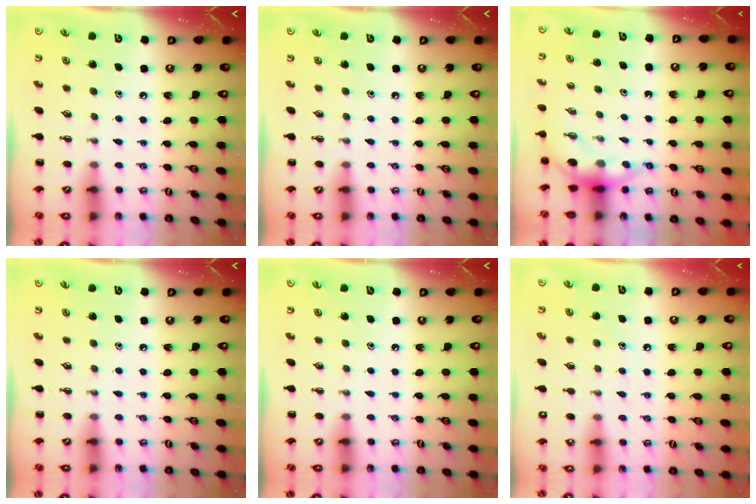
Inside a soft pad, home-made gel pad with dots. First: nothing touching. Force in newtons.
{"total": 0.0}
{"total": 5.3, "press": 5.1, "slide": 1.2}
{"total": 0.0}
{"total": 0.0}
{"total": 6.1, "press": 5.9, "slide": 1.6}